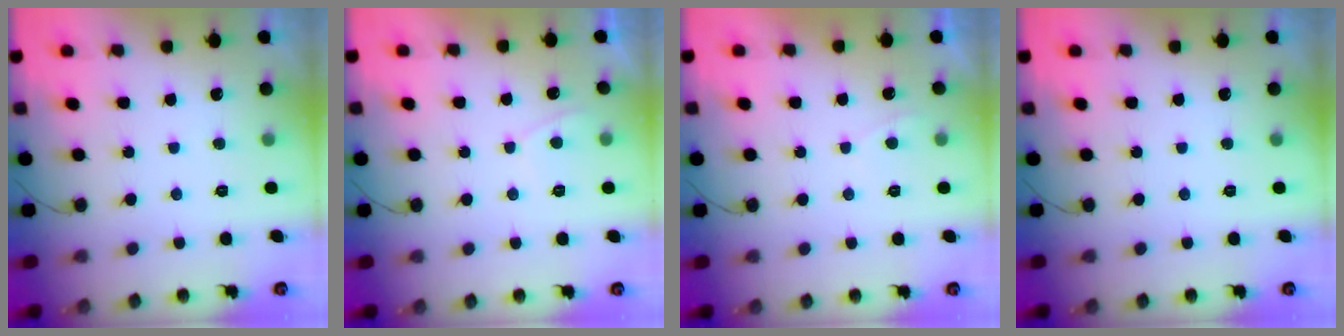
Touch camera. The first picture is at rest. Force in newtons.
{"total": 1.6, "press": 1.5, "slide": 0.6}
{"total": 0.0}
{"total": 0.0}